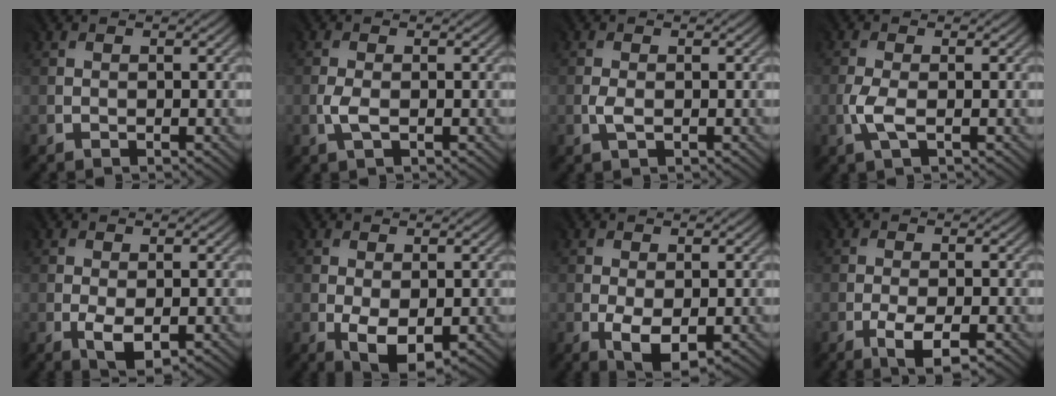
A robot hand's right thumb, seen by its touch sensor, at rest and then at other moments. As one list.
[{"total": 1.2, "force": [-0.6, 0.3, 1.0], "torque": [-0.030, -0.001, -0.014]}, {"total": 0.8, "force": [-0.4, 0.3, 0.6], "torque": [-0.018, 0.000, -0.007]}, {"total": 2.1, "force": [-0.9, 0.5, 1.8], "torque": [-0.053, -0.001, -0.023]}, {"total": 3.0, "force": [-1.2, 1.4, 2.4], "torque": [-0.055, -0.007, -0.017]}, {"total": 4.7, "force": [-1.4, 2.5, 3.7], "torque": [-0.085, -0.015, -0.017]}, {"total": 4.3, "force": [-1.5, 2.1, 3.4], "torque": [-0.079, -0.010, -0.021]}, {"total": 4.2, "force": [-2.6, 1.0, 3.2], "torque": [-0.065, -0.005, -0.047]}]